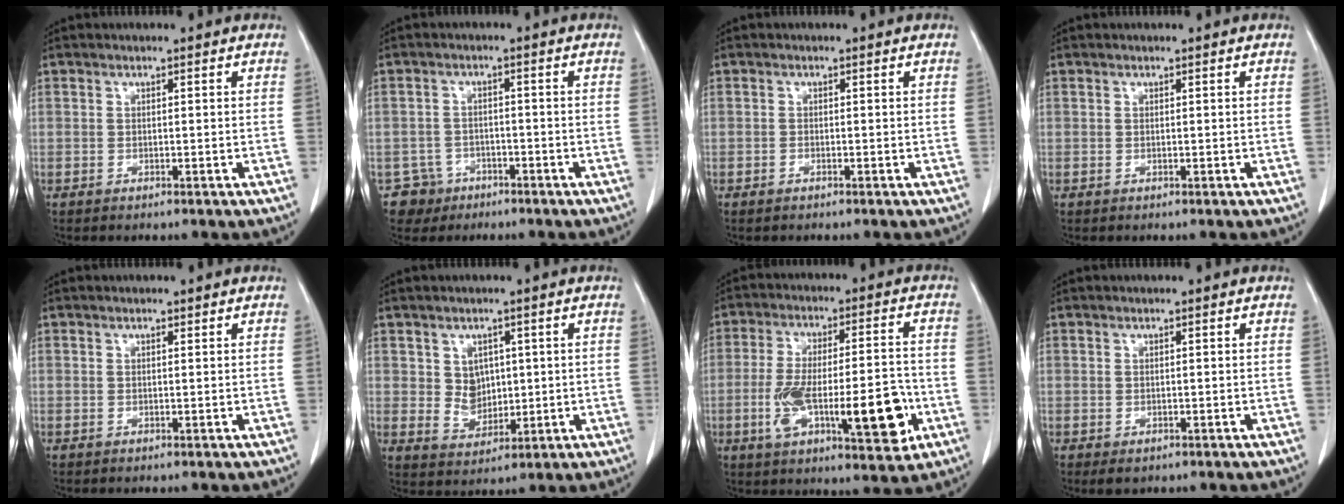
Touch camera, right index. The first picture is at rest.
{"total": 4.9, "force": [-2.7, 4.0, -0.3], "torque": [0.011, 0.011, -0.042]}
{"total": 0.8, "force": [-0.5, 0.4, 0.5], "torque": [-0.009, 0.000, -0.006]}
{"total": 0.0}
{"total": 0.5, "force": [0.3, 0.3, 0.3], "torque": [-0.007, 0.000, 0.006]}
{"total": 5.3, "force": [1.0, 4.4, 2.9], "torque": [-0.047, 0.008, 0.033]}
{"total": 17.3, "force": [-4.9, 4.6, 16.0], "torque": [-0.261, 0.010, -0.067]}
{"total": 1.8, "force": [-0.6, 1.4, 1.0], "torque": [-0.016, -0.002, 0.003]}